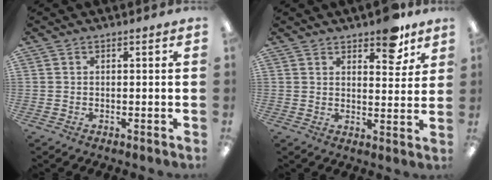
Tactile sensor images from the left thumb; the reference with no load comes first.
{"total": 7.4, "force": [5.6, 3.1, 3.7], "torque": [-0.031, -0.035, 0.093]}